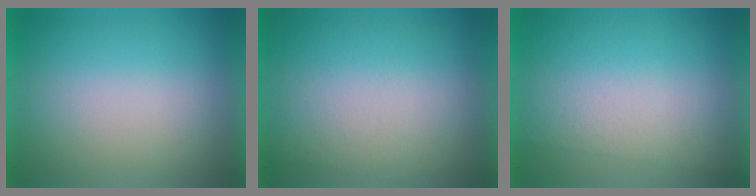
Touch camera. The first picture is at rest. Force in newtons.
{"total": 2.6}
{"total": 2.8}